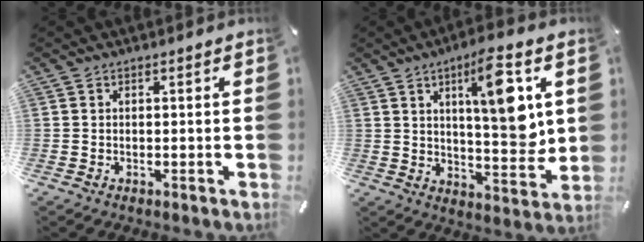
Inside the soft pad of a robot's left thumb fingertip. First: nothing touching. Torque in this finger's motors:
{"motor_torque": [2.26, 2.77, 1.49, -1.28, 0.30]}